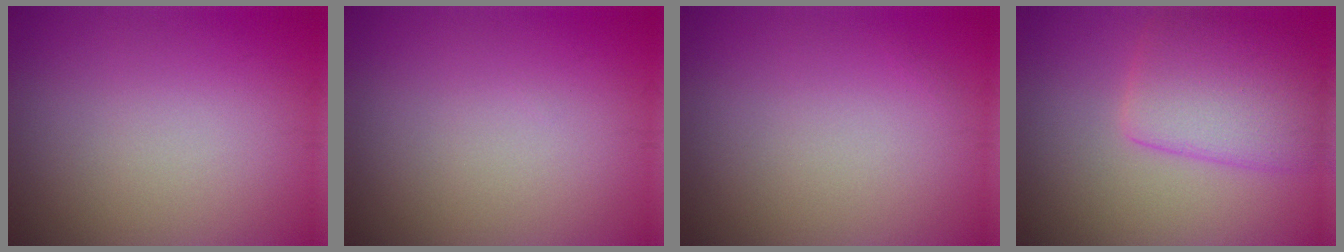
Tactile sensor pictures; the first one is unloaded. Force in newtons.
{"total": 0.0}
{"total": 0.0}
{"total": 5.2, "press": 5.2, "slide": 0.3}